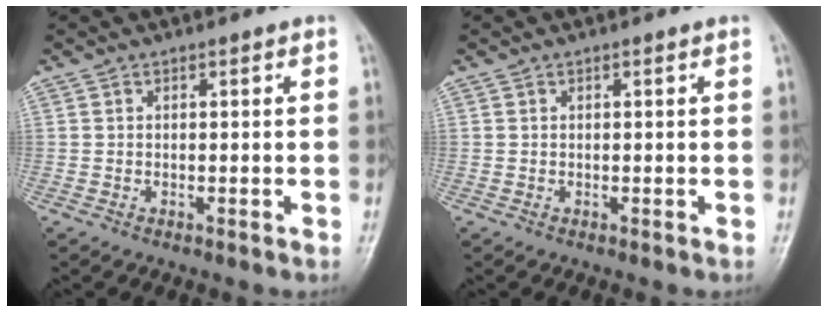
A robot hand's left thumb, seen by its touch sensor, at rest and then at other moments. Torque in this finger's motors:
{"motor_torque": [0.06, 0.01, -0.18, -0.04, 0.00]}